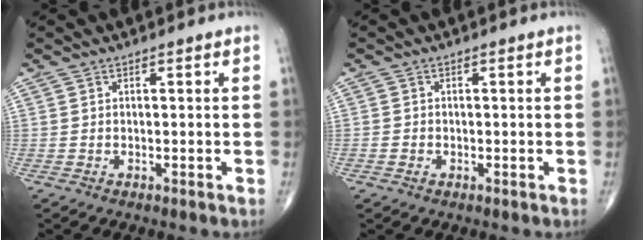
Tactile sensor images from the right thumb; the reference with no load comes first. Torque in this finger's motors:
{"motor_torque": [-0.21, 0.18, -0.03, -0.01, -0.03]}